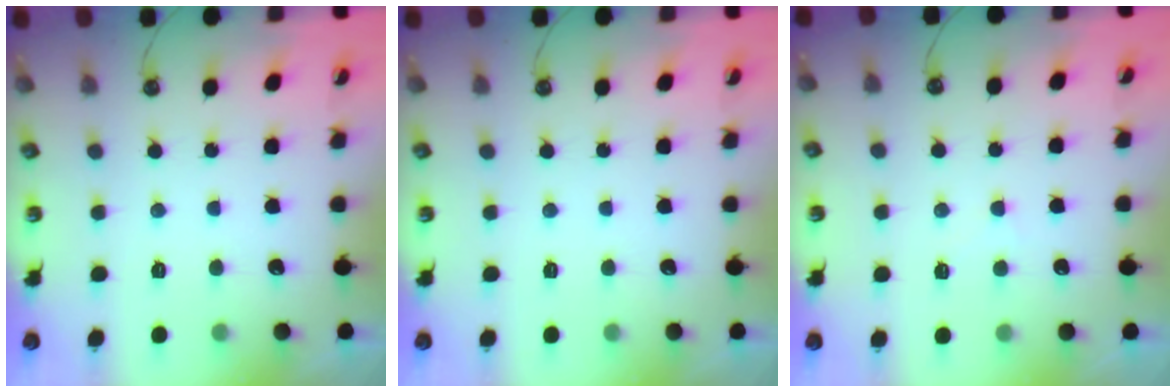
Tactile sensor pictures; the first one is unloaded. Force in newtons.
{"total": 0.0}
{"total": 3.0, "press": 3.0, "slide": 0.4}